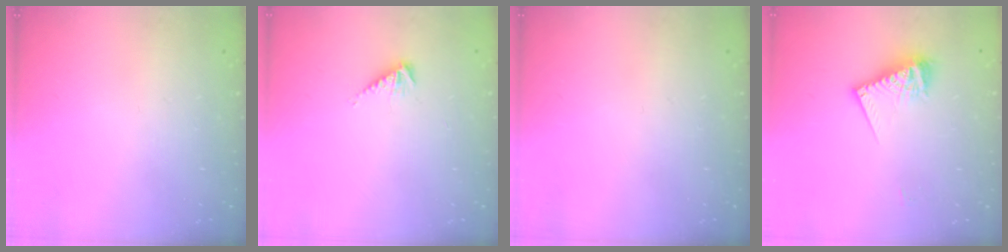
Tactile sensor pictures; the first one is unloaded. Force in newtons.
{"total": 3.0, "press": 3.0, "slide": 0.6}
{"total": 0.0}
{"total": 10.5, "press": 10.4, "slide": 1.3}